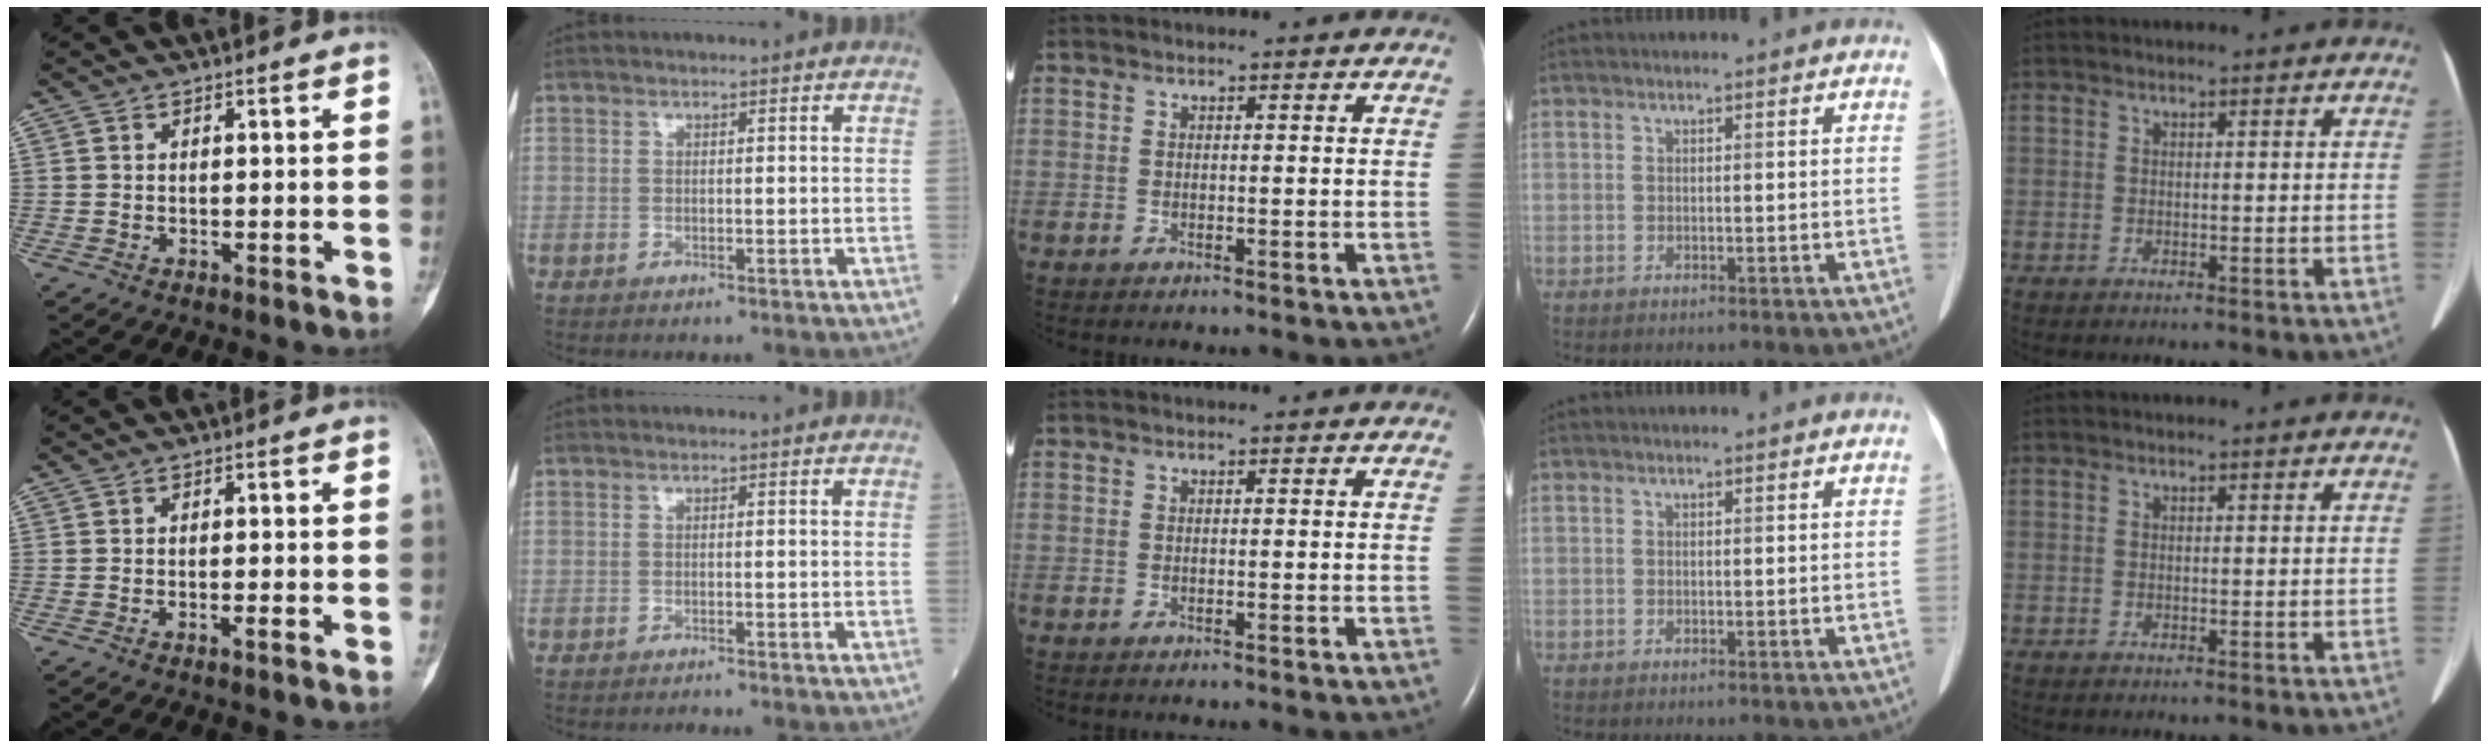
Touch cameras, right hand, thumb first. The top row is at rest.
{"thumb": {"total": 1.3, "force": [-0.7, 0.1, 1.0], "torque": [-0.018, 0.003, -0.013]}, "index": {"total": 0.8, "force": [-0.8, -0.3, 0.0], "torque": [-0.001, -0.001, -0.012]}}